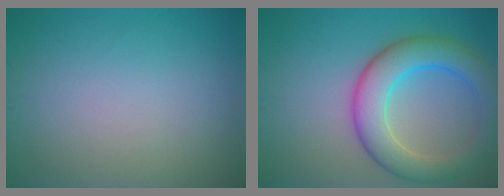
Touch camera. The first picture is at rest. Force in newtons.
{"total": 7.1, "press": 7.1, "slide": 0.2}